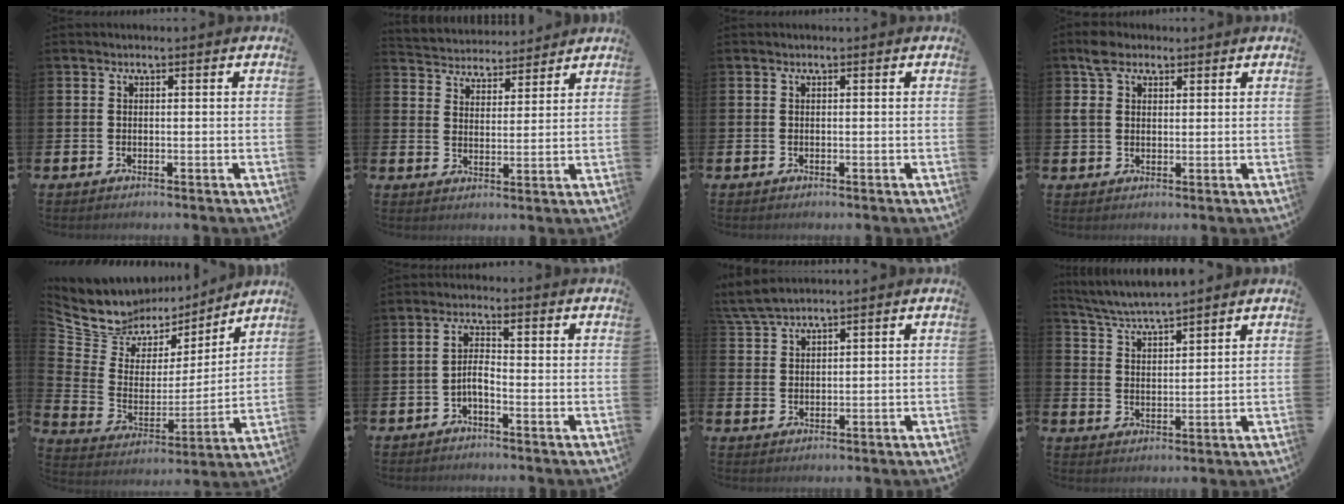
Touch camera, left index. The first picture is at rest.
{"total": 4.5, "force": [4.3, 1.2, -0.7], "torque": [-0.015, -0.029, 0.077]}
{"total": 0.0}
{"total": 4.5, "force": [3.3, 2.6, 1.5], "torque": [-0.034, 0.006, 0.060]}
{"total": 8.5, "force": [7.5, 4.2, -0.1], "torque": [-0.053, -0.061, 0.134]}
{"total": 2.7, "force": [-0.7, 0.9, 2.4], "torque": [-0.045, 0.006, -0.015]}
{"total": 3.8, "force": [3.7, 0.3, 0.9], "torque": [-0.035, -0.007, 0.071]}
{"total": 5.2, "force": [5.1, 0.1, 1.0], "torque": [-0.043, -0.026, 0.092]}